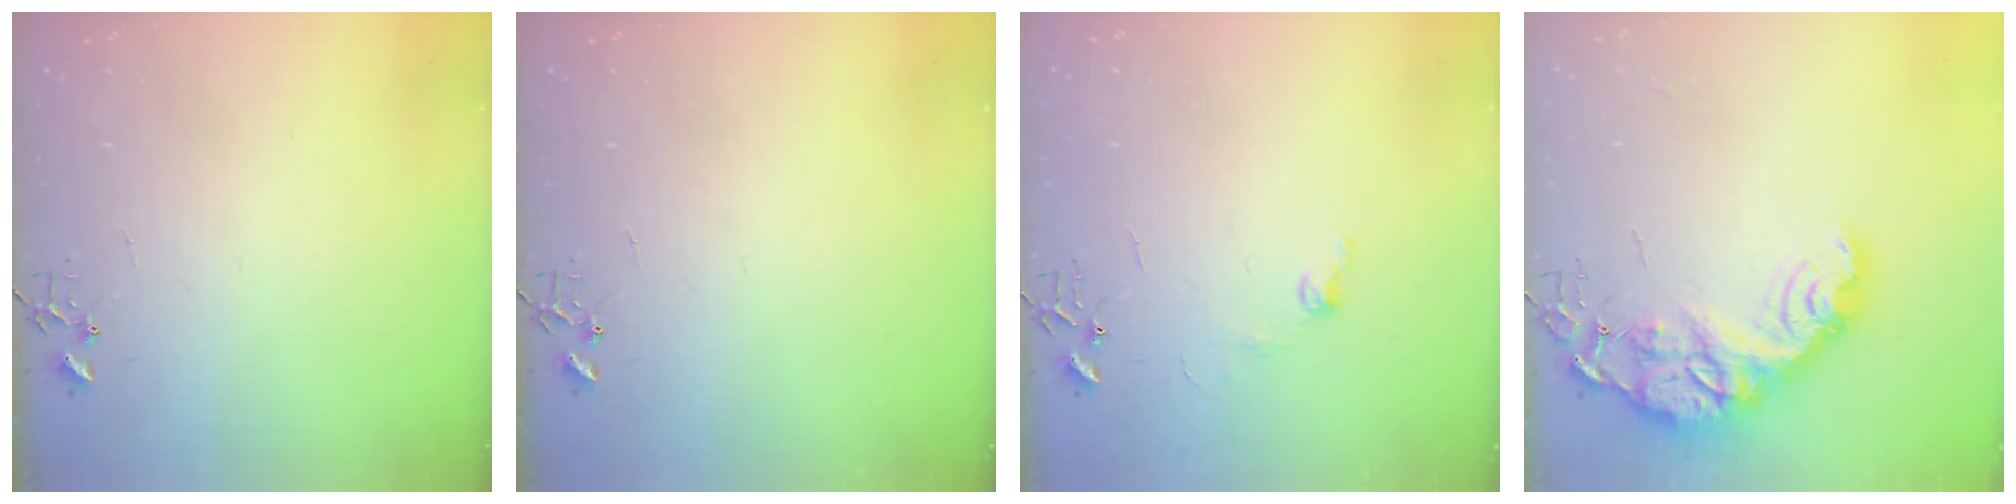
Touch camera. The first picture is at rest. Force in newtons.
{"total": 0.0}
{"total": 5.9, "press": 5.9, "slide": 0.8}
{"total": 19.0, "press": 19.0, "slide": 1.4}